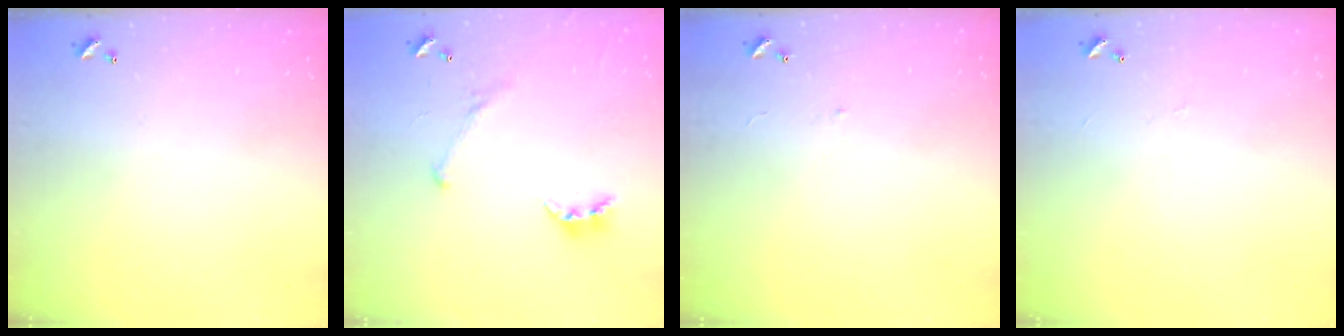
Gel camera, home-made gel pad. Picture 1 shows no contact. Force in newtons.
{"total": 2.3, "press": 2.1, "slide": 1.0}
{"total": 0.6, "press": 0.0, "slide": 0.6}
{"total": 0.8, "press": 0.7, "slide": 0.5}